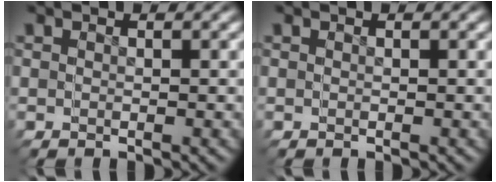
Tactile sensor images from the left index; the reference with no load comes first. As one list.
[{"total": 0.0}]